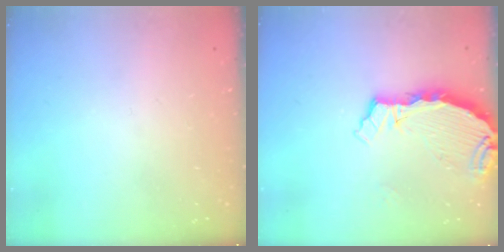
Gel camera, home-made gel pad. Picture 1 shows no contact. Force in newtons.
{"total": 4.7, "press": 4.7, "slide": 0.2}